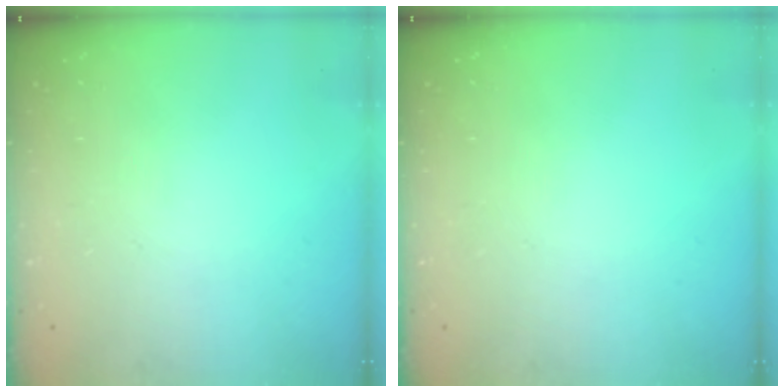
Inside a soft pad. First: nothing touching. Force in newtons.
{"total": 0.0}